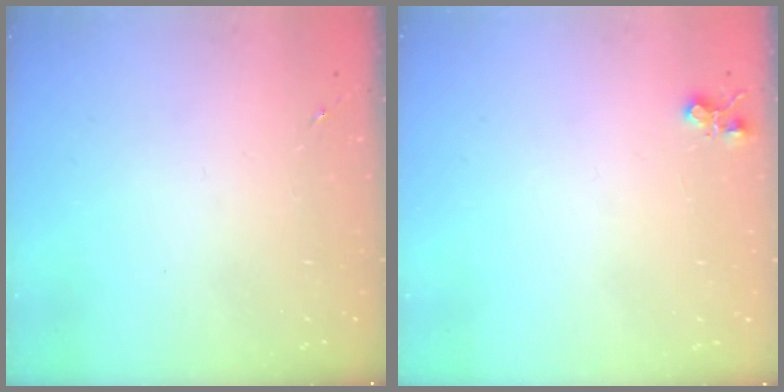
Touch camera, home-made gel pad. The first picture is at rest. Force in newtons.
{"total": 4.8, "press": 4.8, "slide": 0.7}